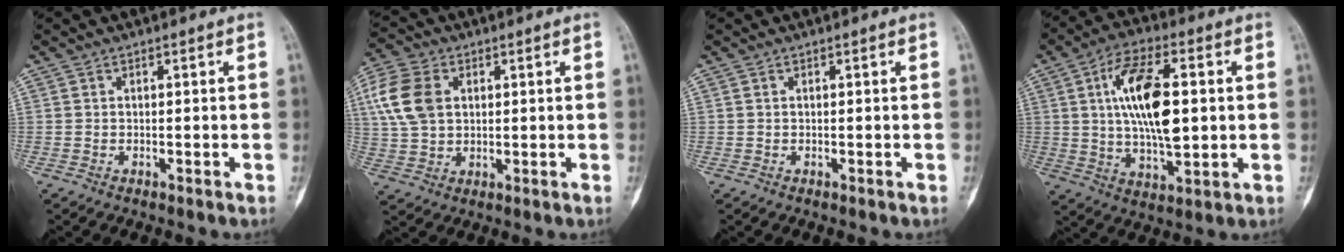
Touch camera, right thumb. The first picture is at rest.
{"total": 10.7, "force": [2.5, 7.5, 7.2], "torque": [-0.148, 0.007, 0.047]}
{"total": 0.0}
{"total": 16.3, "force": [2.1, 7.2, 14.4], "torque": [-0.243, 0.000, 0.037]}